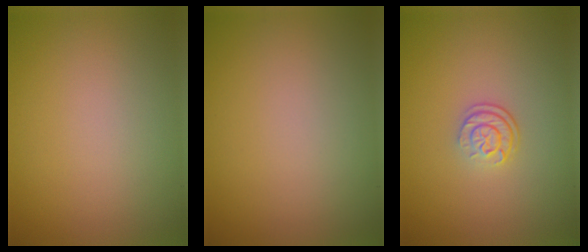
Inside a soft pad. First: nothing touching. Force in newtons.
{"total": 0.0}
{"total": 2.4, "press": 1.7, "slide": 1.7}